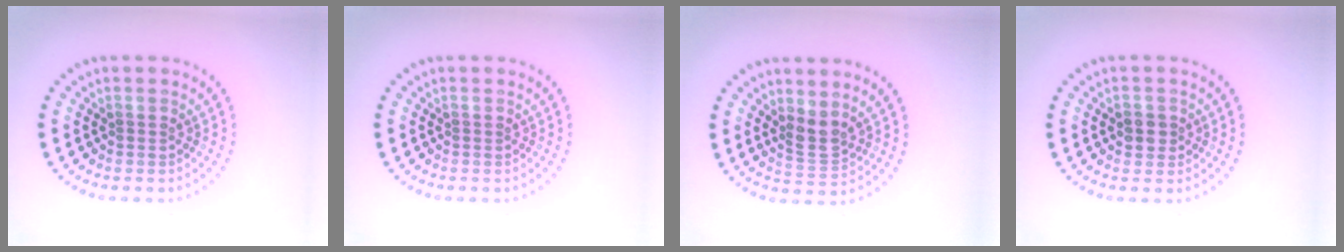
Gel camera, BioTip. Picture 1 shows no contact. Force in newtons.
{"total": 0.0}
{"total": 2.1, "press": 1.7, "slide": 1.2}
{"total": 1.7, "press": 1.6, "slide": 0.5}